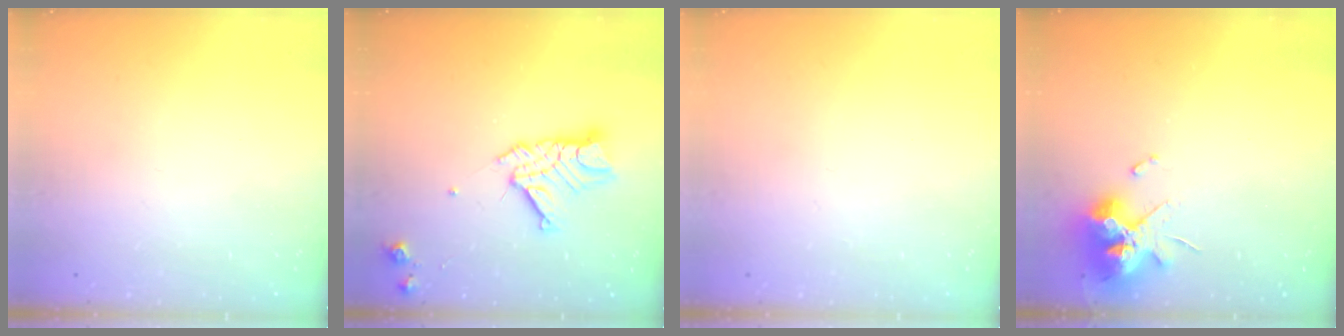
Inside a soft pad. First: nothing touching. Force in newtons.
{"total": 12.6, "press": 12.5, "slide": 1.0}
{"total": 0.0}
{"total": 13.4, "press": 13.3, "slide": 1.1}